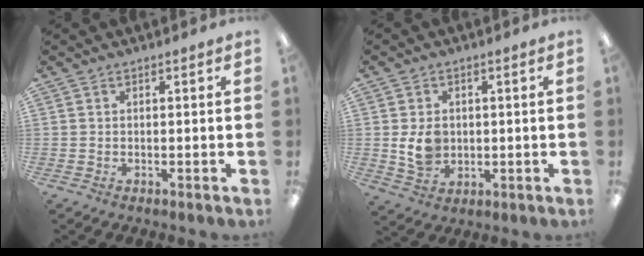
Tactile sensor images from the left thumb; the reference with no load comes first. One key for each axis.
{"total": 6.8, "fx": 0.3, "fy": 5.4, "fz": 4.2, "tx": -0.068, "ty": -0.001, "tz": 0.005}